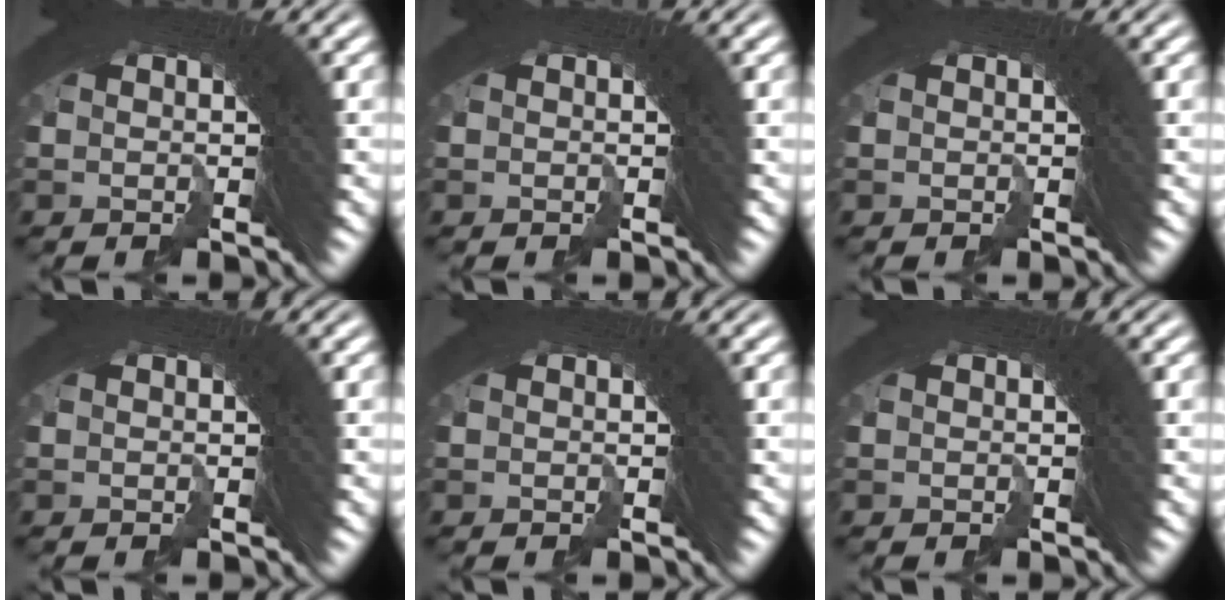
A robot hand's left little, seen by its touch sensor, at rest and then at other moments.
{"total": 0.0}
{"total": 0.0}
{"total": 0.0}
{"total": 0.0}
{"total": 0.0}